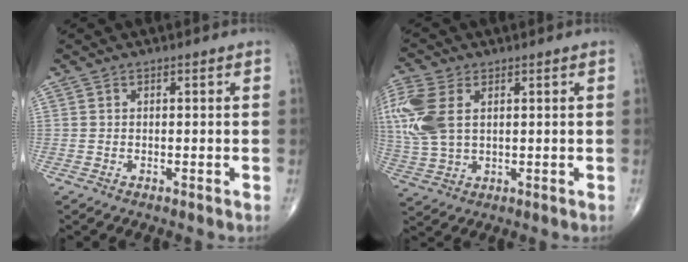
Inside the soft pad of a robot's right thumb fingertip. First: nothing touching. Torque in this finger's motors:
{"motor_torque": [0.28, 0.31, 1.12, 0.31, 0.13]}